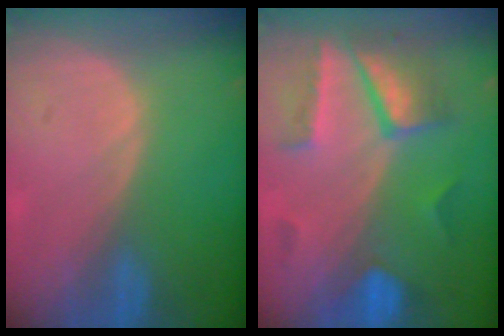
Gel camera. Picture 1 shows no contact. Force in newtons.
{"total": 8.2, "press": 7.7, "slide": 2.7}